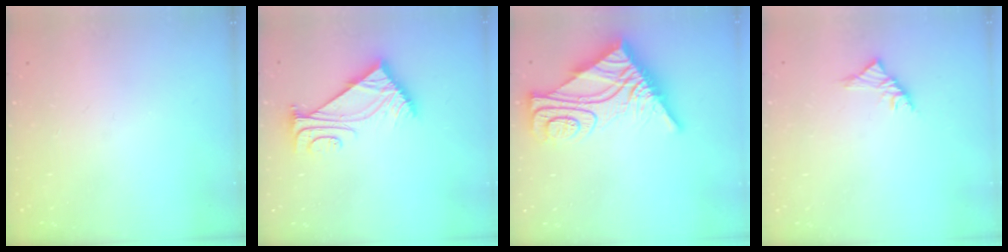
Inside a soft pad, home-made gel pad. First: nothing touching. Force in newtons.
{"total": 8.1, "press": 8.0, "slide": 1.0}
{"total": 18.8, "press": 18.7, "slide": 1.5}
{"total": 3.5, "press": 3.4, "slide": 1.0}